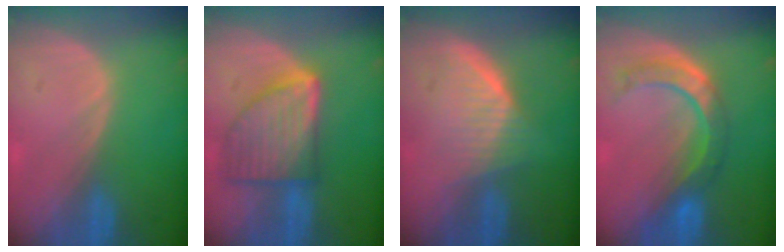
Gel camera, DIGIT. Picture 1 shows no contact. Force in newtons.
{"total": 9.3, "press": 9.3, "slide": 0.4}
{"total": 5.7, "press": 5.6, "slide": 0.8}
{"total": 7.9, "press": 7.2, "slide": 3.3}